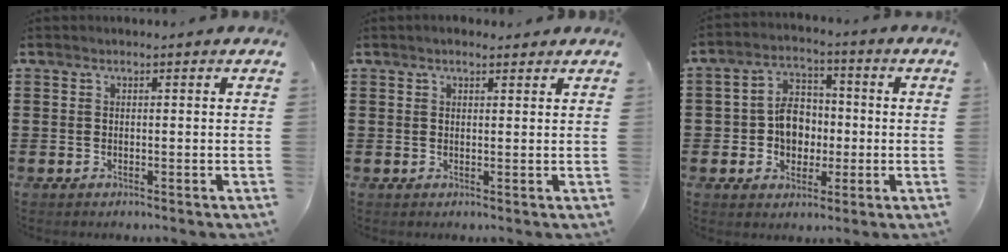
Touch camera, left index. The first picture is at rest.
{"total": 1.5, "force": [1.2, 0.6, 0.7], "torque": [-0.015, 0.006, 0.023]}
{"total": 6.9, "force": [-0.5, 5.6, 4.1], "torque": [-0.088, 0.012, -0.012]}